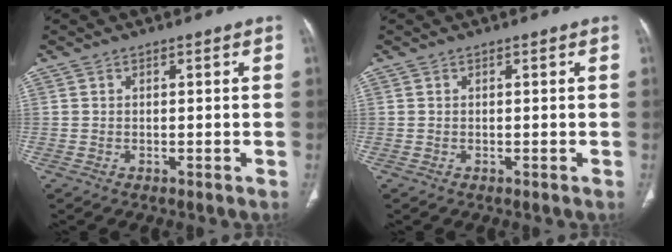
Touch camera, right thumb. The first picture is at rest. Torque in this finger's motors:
{"motor_torque": [0.00, 0.00, -0.02, 0.02, 0.00]}